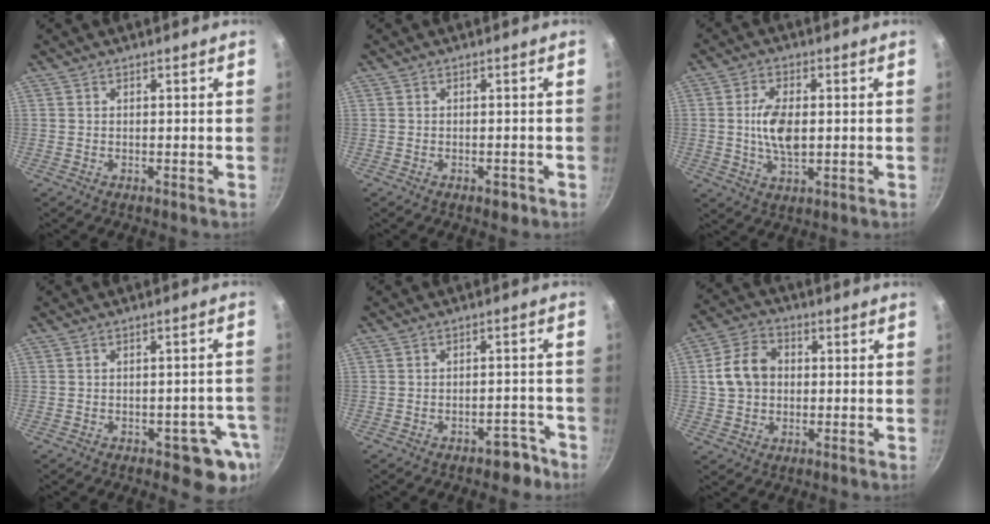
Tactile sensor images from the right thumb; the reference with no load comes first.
{"total": 1.7, "force": [-1.0, 0.8, 1.1], "torque": [-0.012, 0.004, -0.013]}
{"total": 7.9, "force": [0.2, 4.1, 6.7], "torque": [-0.127, -0.002, 0.006]}
{"total": 8.1, "force": [-4.0, 3.4, 6.2], "torque": [-0.049, 0.025, -0.044]}
{"total": 4.7, "force": [-3.4, 2.4, 2.2], "torque": [-0.015, 0.037, -0.042]}
{"total": 9.2, "force": [0.6, 7.2, 5.7], "torque": [-0.092, 0.020, 0.007]}